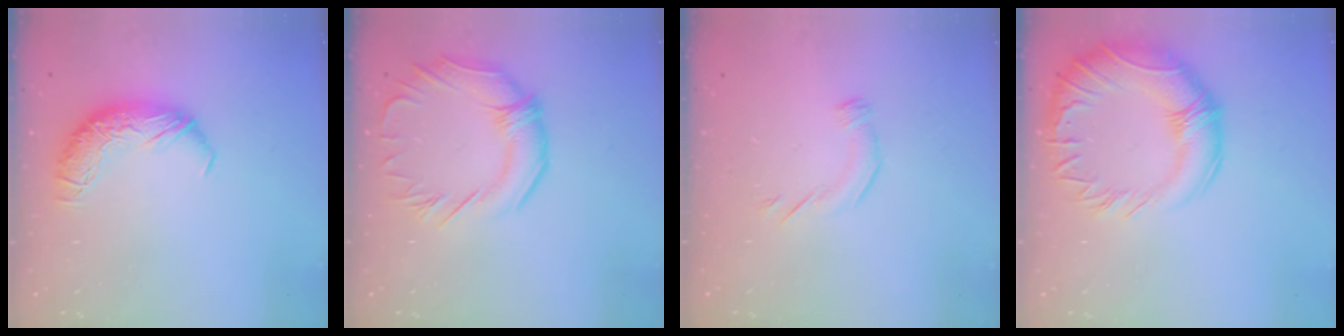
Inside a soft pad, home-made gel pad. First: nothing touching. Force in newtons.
{"total": 4.2, "press": 3.9, "slide": 1.6}
{"total": 4.5, "press": 4.4, "slide": 0.7}
{"total": 10.3, "press": 9.2, "slide": 4.7}